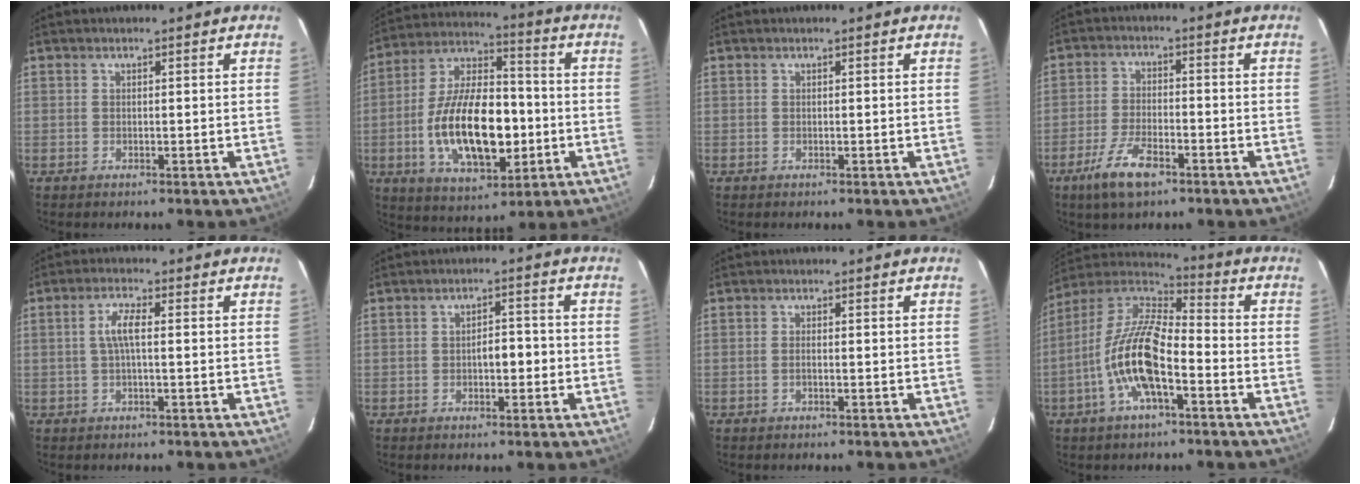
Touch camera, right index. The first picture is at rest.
{"total": 20.2, "force": [-3.8, 9.8, 17.3], "torque": [-0.337, 0.006, -0.056]}
{"total": 0.0}
{"total": 8.3, "force": [-5.2, 3.0, 5.7], "torque": [-0.135, -0.008, -0.098]}
{"total": 3.9, "force": [0.2, 0.8, 3.8], "torque": [-0.075, 0.006, 0.005]}
{"total": 3.3, "force": [-0.8, 1.6, 2.8], "torque": [-0.046, 0.009, -0.012]}
{"total": 0.9, "force": [-0.3, 0.3, 0.8], "torque": [-0.017, 0.001, -0.006]}
{"total": 14.9, "force": [-5.3, 5.1, 12.9], "torque": [-0.259, -0.001, -0.107]}